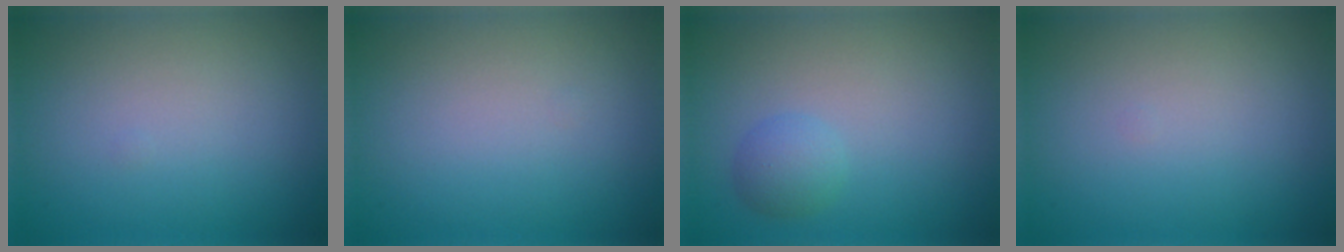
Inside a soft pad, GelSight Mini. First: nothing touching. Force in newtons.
{"total": 0.0}
{"total": 1.9, "press": 1.9, "slide": 0.1}
{"total": 0.0}